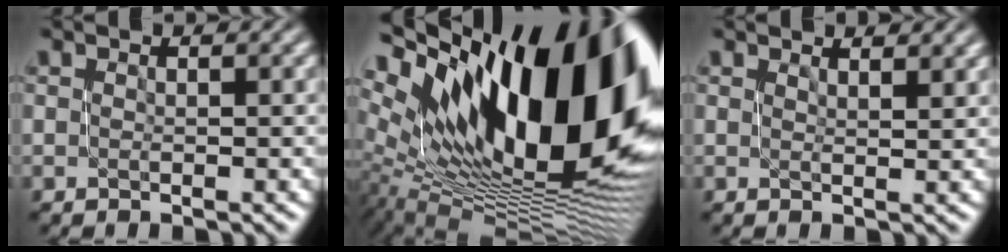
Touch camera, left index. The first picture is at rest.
{"total": 19.9, "force": [6.2, 9.5, 16.4], "torque": [-0.254, 0.040, 0.097]}
{"total": 2.3, "force": [1.9, 0.7, 1.2], "torque": [-0.008, 0.002, 0.027]}